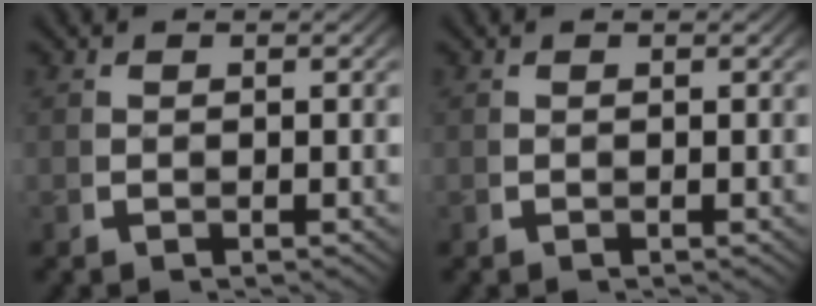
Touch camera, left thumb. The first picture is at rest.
{"total": 0.0}